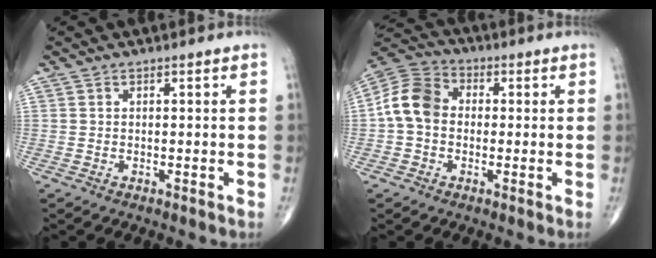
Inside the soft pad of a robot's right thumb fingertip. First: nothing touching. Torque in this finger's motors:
{"motor_torque": [0.80, 2.28, 0.80, -0.53, 0.14]}